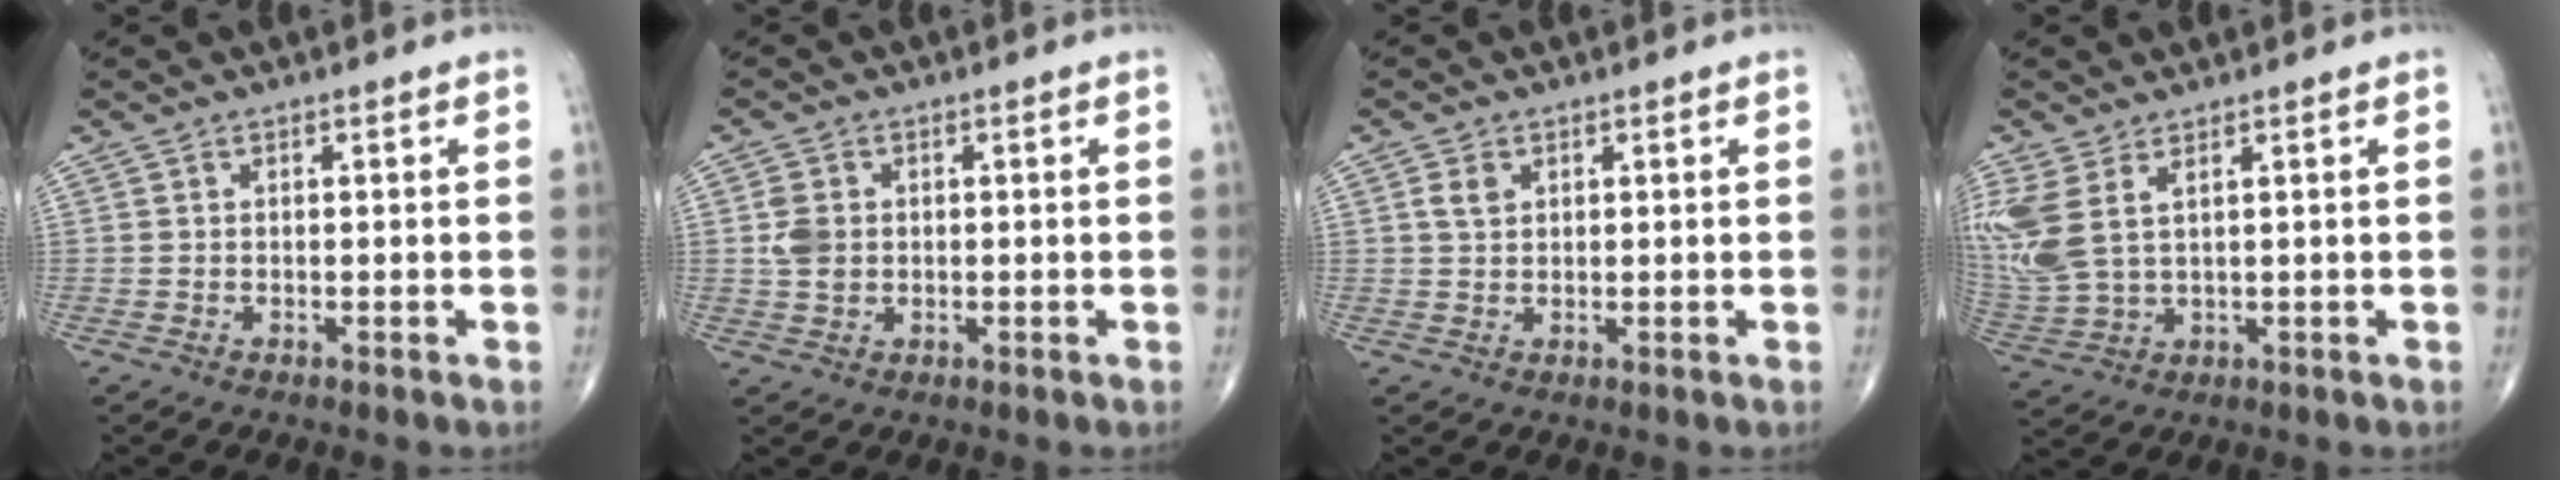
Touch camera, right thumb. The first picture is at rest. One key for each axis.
{"total": 4.0, "fx": 0.3, "fy": 3.2, "fz": 2.5, "tx": -0.044, "ty": 0.002, "tz": 0.009}
{"total": 2.6, "fx": 1.0, "fy": 1.8, "fz": 1.5, "tx": -0.025, "ty": 0.001, "tz": 0.020}
{"total": 10.9, "fx": 3.9, "fy": 5.6, "fz": 8.5, "tx": -0.227, "ty": -0.009, "tz": 0.093}